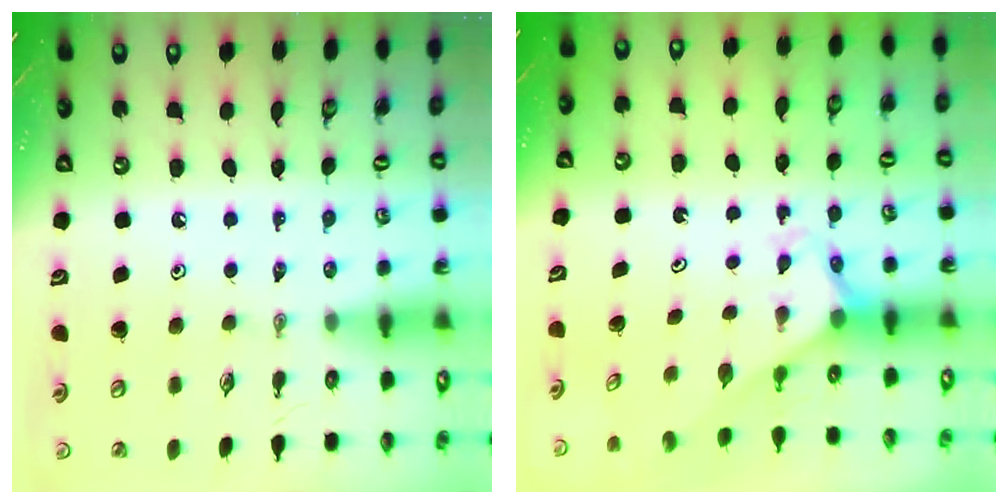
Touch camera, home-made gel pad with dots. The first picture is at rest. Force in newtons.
{"total": 2.4, "press": 2.4, "slide": 0.1}